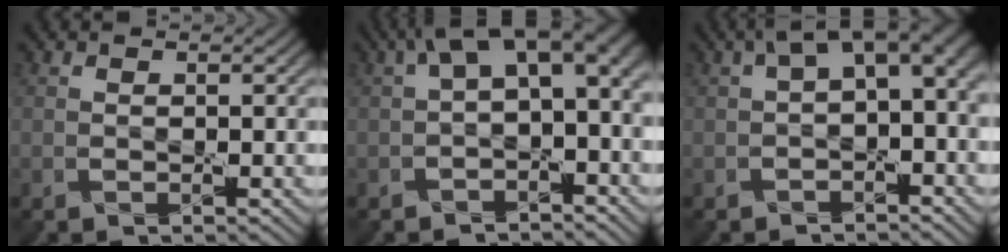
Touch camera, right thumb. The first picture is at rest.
{"total": 8.4, "force": [1.1, 4.3, 7.1], "torque": [-0.119, 0.002, 0.021]}
{"total": 7.1, "force": [1.2, 3.5, 6.0], "torque": [-0.092, 0.005, 0.020]}